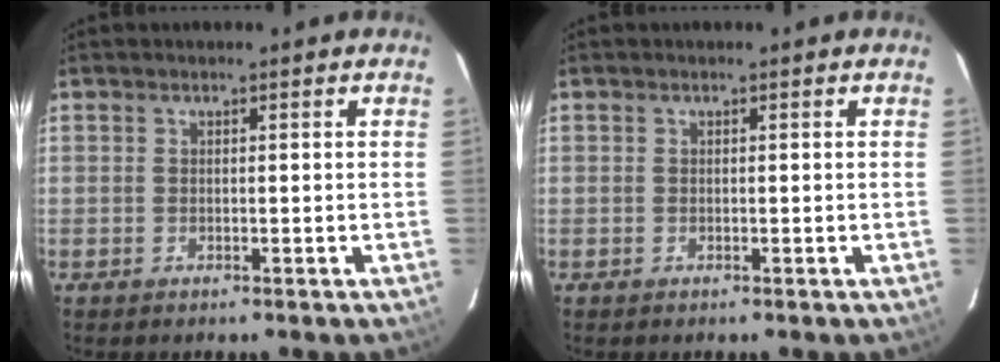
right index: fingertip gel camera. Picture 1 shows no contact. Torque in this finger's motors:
{"motor_torque": [0.00, 0.00, 0.00, 0.01]}